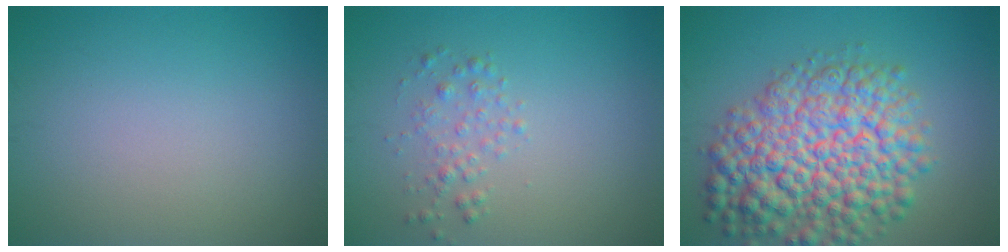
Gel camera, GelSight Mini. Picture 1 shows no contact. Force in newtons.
{"total": 1.6, "press": 1.6, "slide": 0.0}
{"total": 10.4, "press": 10.4, "slide": 0.4}